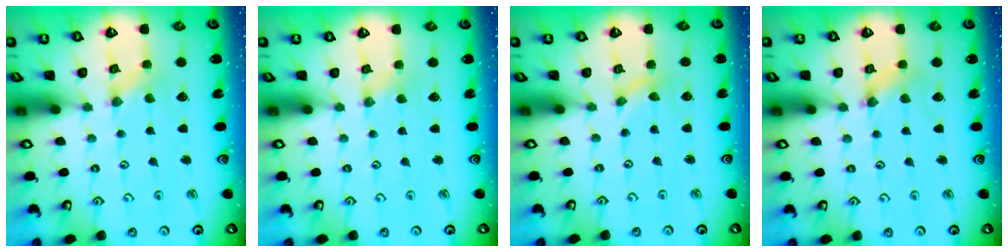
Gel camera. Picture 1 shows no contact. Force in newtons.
{"total": 1.0, "press": 1.0, "slide": 0.2}
{"total": 0.0}
{"total": 1.2, "press": 1.2, "slide": 0.2}